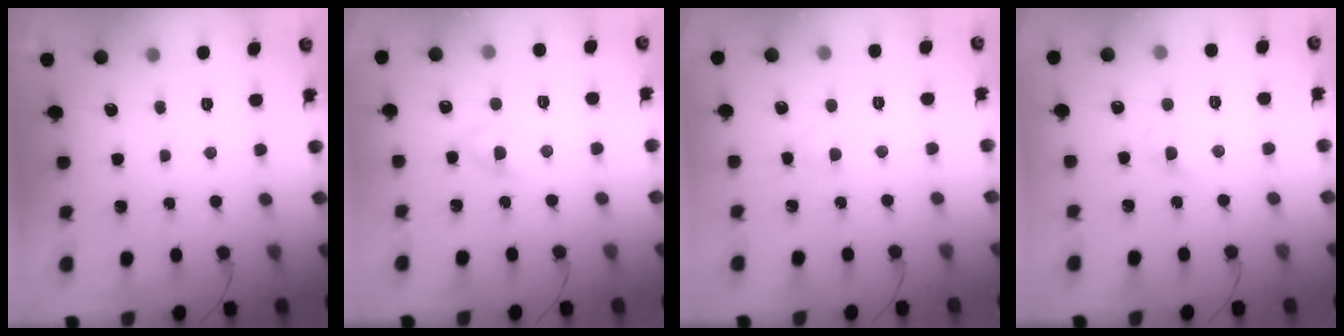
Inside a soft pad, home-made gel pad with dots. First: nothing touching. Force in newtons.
{"total": 2.8, "press": 2.6, "slide": 1.2}
{"total": 1.8, "press": 1.5, "slide": 0.9}
{"total": 2.7, "press": 2.5, "slide": 1.1}